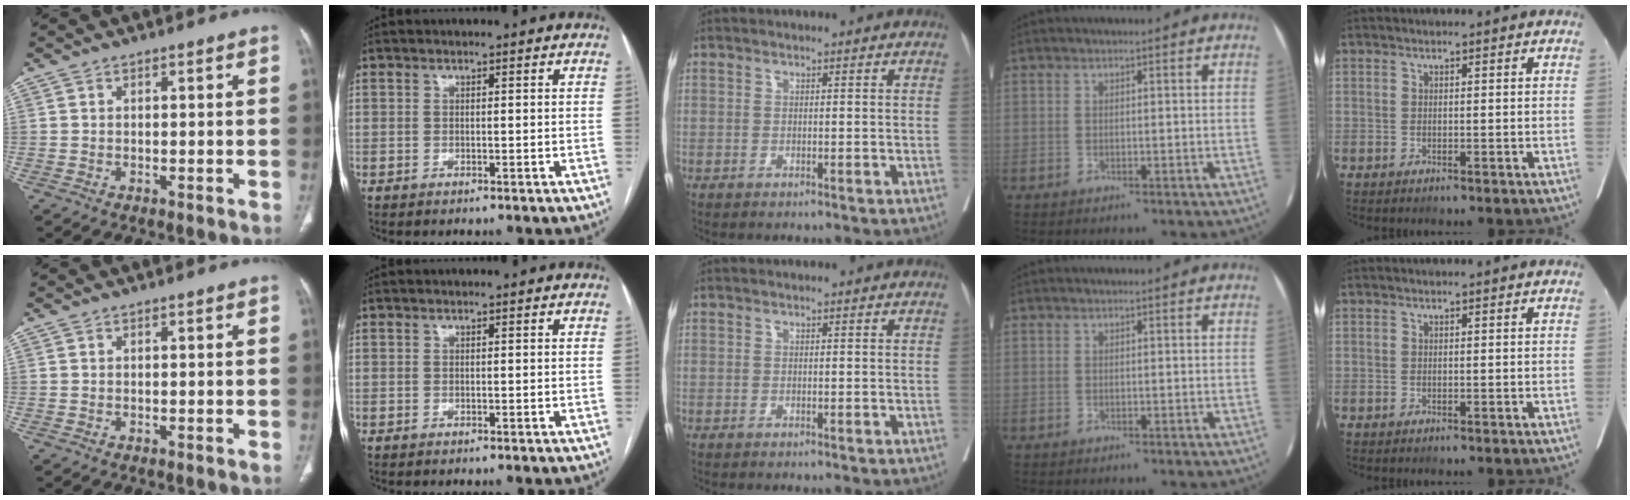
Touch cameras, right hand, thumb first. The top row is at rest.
{}